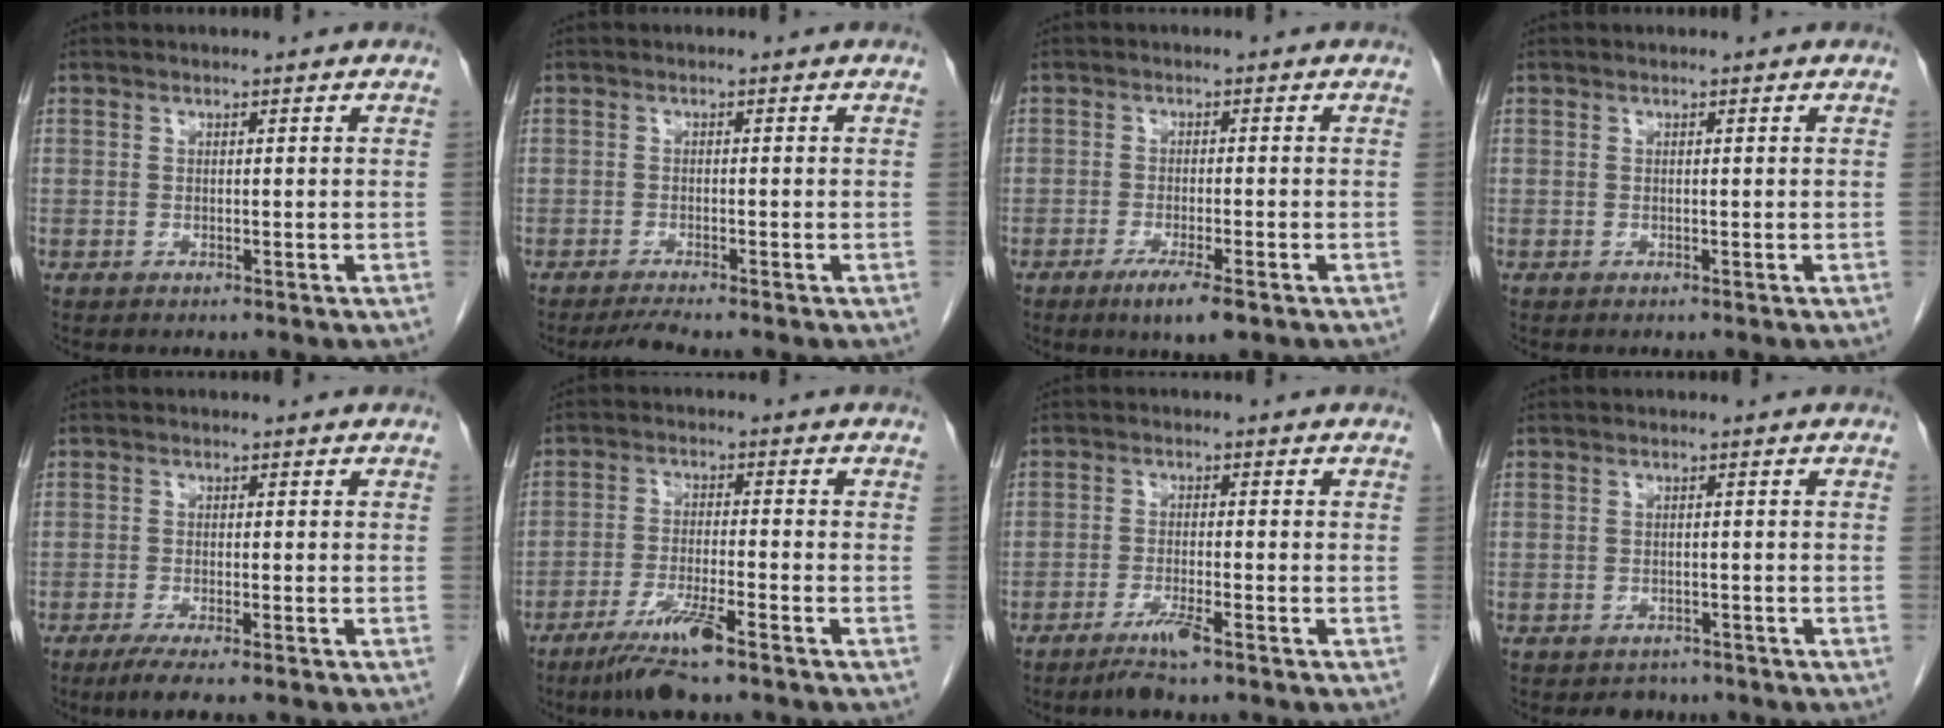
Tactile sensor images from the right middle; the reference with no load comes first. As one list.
[{"total": 2.1, "force": [-1.9, -0.5, 0.8], "torque": [-0.022, -0.009, -0.036]}, {"total": 5.1, "force": [-3.1, 0.7, 4.1], "torque": [-0.074, -0.011, -0.049]}, {"total": 0.0}, {"total": 4.4, "force": [-3.2, 0.3, 3.0], "torque": [-0.052, -0.011, -0.051]}, {"total": 7.6, "force": [-5.2, 0.2, 5.5], "torque": [-0.109, -0.020, -0.095]}, {"total": 3.8, "force": [-2.7, -0.1, 2.7], "torque": [-0.056, -0.008, -0.052]}, {"total": 2.7, "force": [-2.1, 1.6, 0.3], "torque": [-0.010, 0.004, -0.029]}]